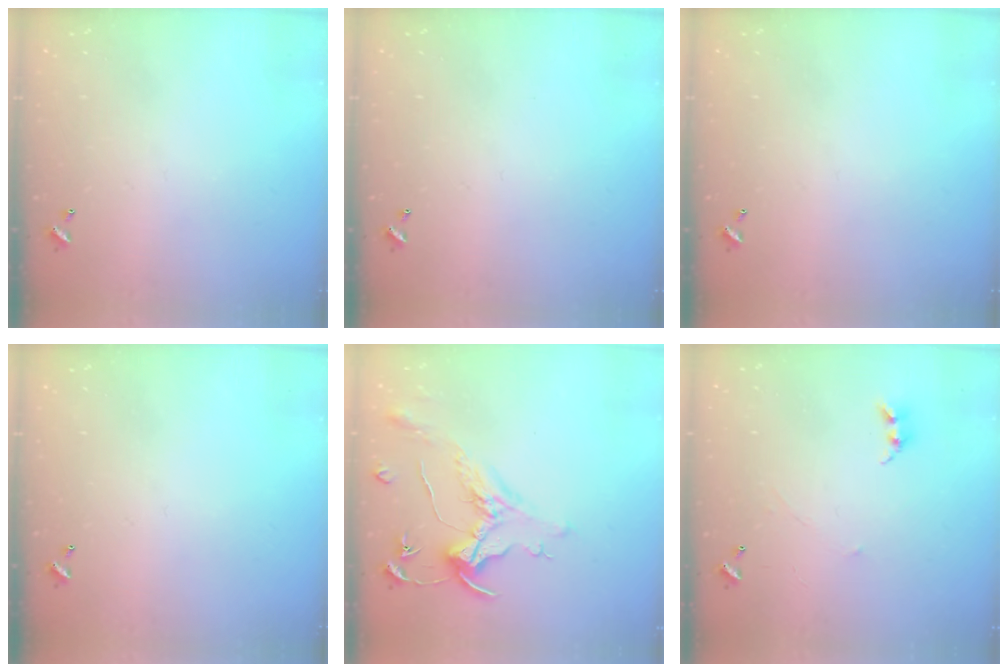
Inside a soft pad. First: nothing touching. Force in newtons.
{"total": 0.0}
{"total": 0.0}
{"total": 0.0}
{"total": 1.5, "press": 1.3, "slide": 0.7}
{"total": 0.9, "press": 0.8, "slide": 0.3}